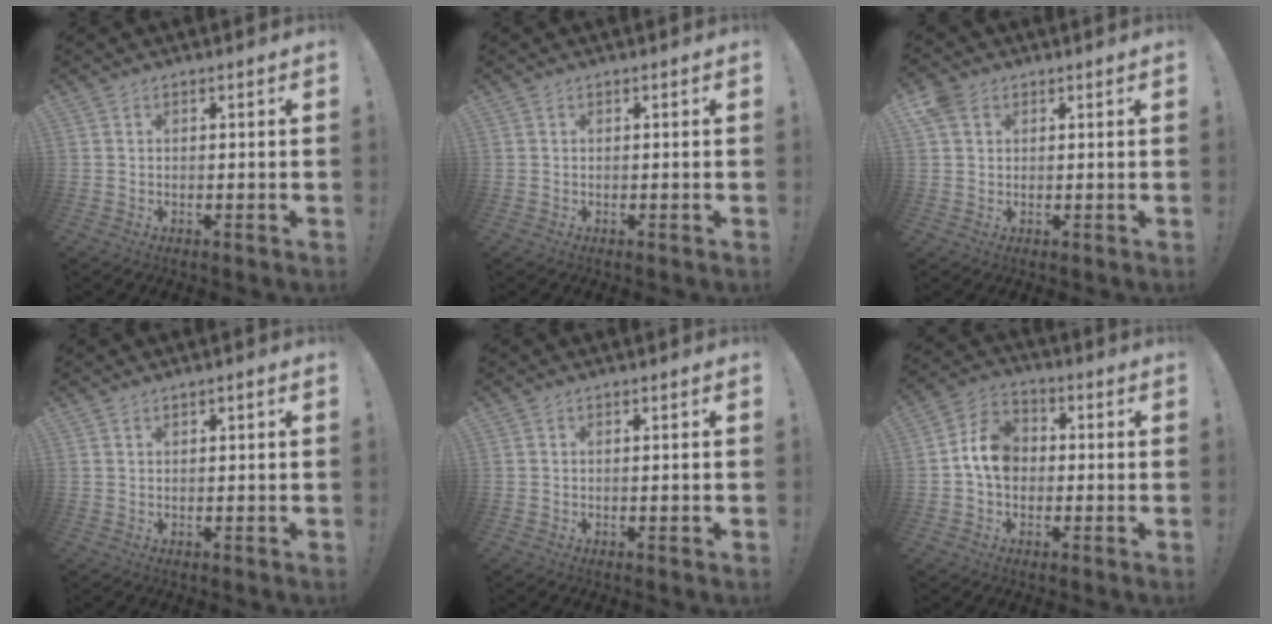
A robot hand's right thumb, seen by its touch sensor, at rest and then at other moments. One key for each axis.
{"total": 0.0}
{"total": 6.2, "fx": 2.8, "fy": 5.0, "fz": 2.3, "tx": -0.033, "ty": -0.010, "tz": 0.057}
{"total": 0.6, "fx": 0.2, "fy": 0.2, "fz": 0.4, "tx": -0.010, "ty": 0.001, "tz": 0.004}
{"total": 1.1, "fx": -0.1, "fy": -0.1, "fz": 1.1, "tx": -0.013, "ty": -0.002, "tz": -0.005}
{"total": 10.3, "fx": -0.1, "fy": 8.2, "fz": 6.2, "tx": -0.092, "ty": 0.020, "tz": 0.002}